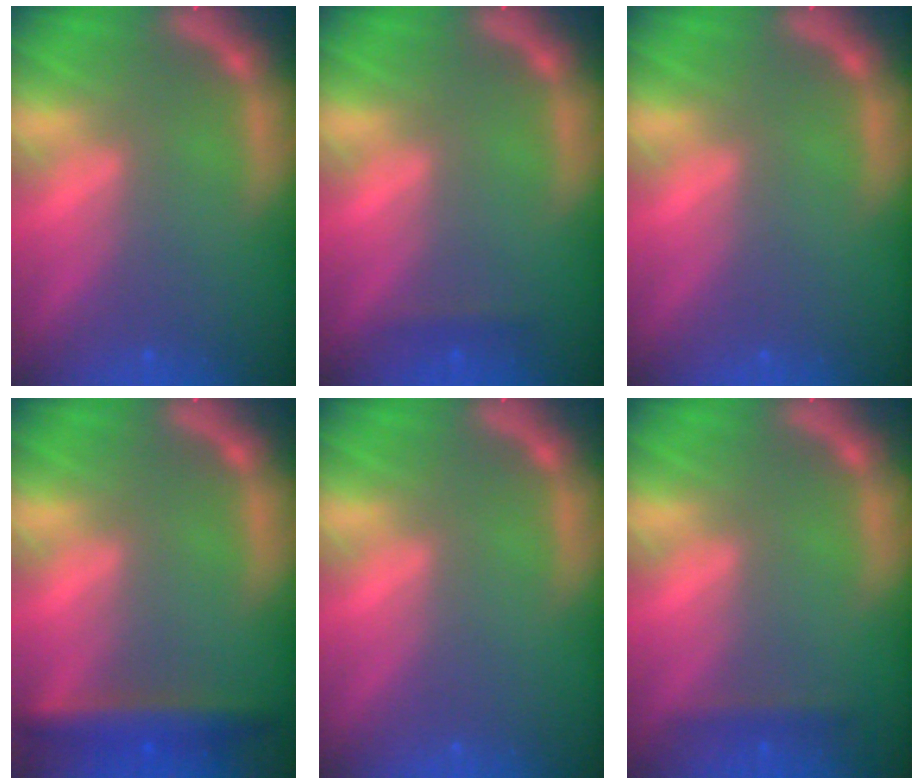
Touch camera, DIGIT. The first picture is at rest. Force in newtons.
{"total": 0.9}
{"total": 0.0}
{"total": 4.0}
{"total": 0.0}
{"total": 1.4}